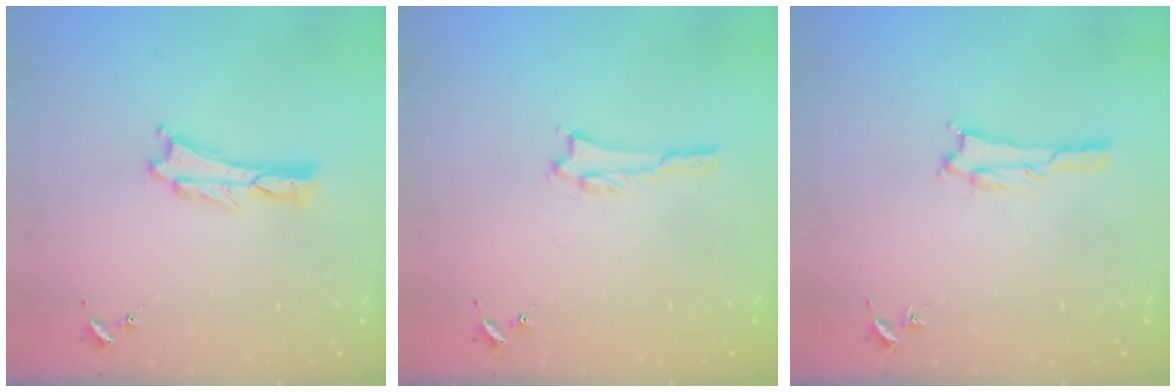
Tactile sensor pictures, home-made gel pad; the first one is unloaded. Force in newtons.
{"total": 1.0, "press": 1.0, "slide": 0.2}
{"total": 1.7, "press": 1.7, "slide": 0.2}